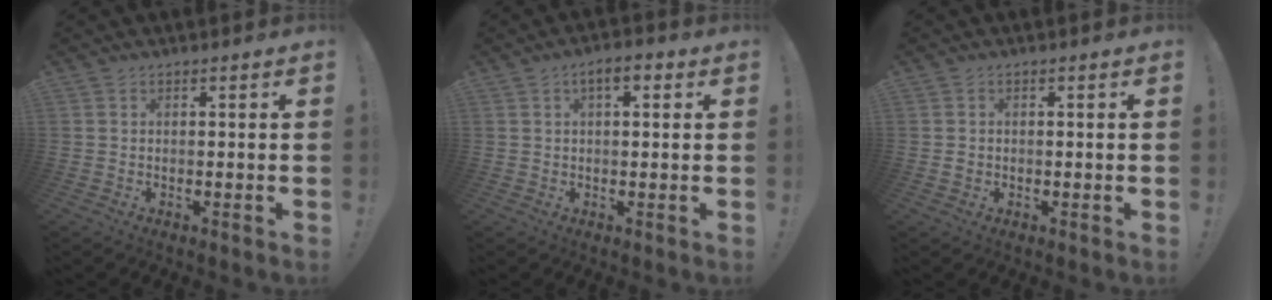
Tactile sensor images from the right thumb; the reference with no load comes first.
{"total": 4.6, "force": [1.6, 2.0, 3.8], "torque": [-0.053, 0.003, 0.023]}
{"total": 1.4, "force": [-0.2, 1.3, 0.3], "torque": [-0.012, 0.007, -0.001]}